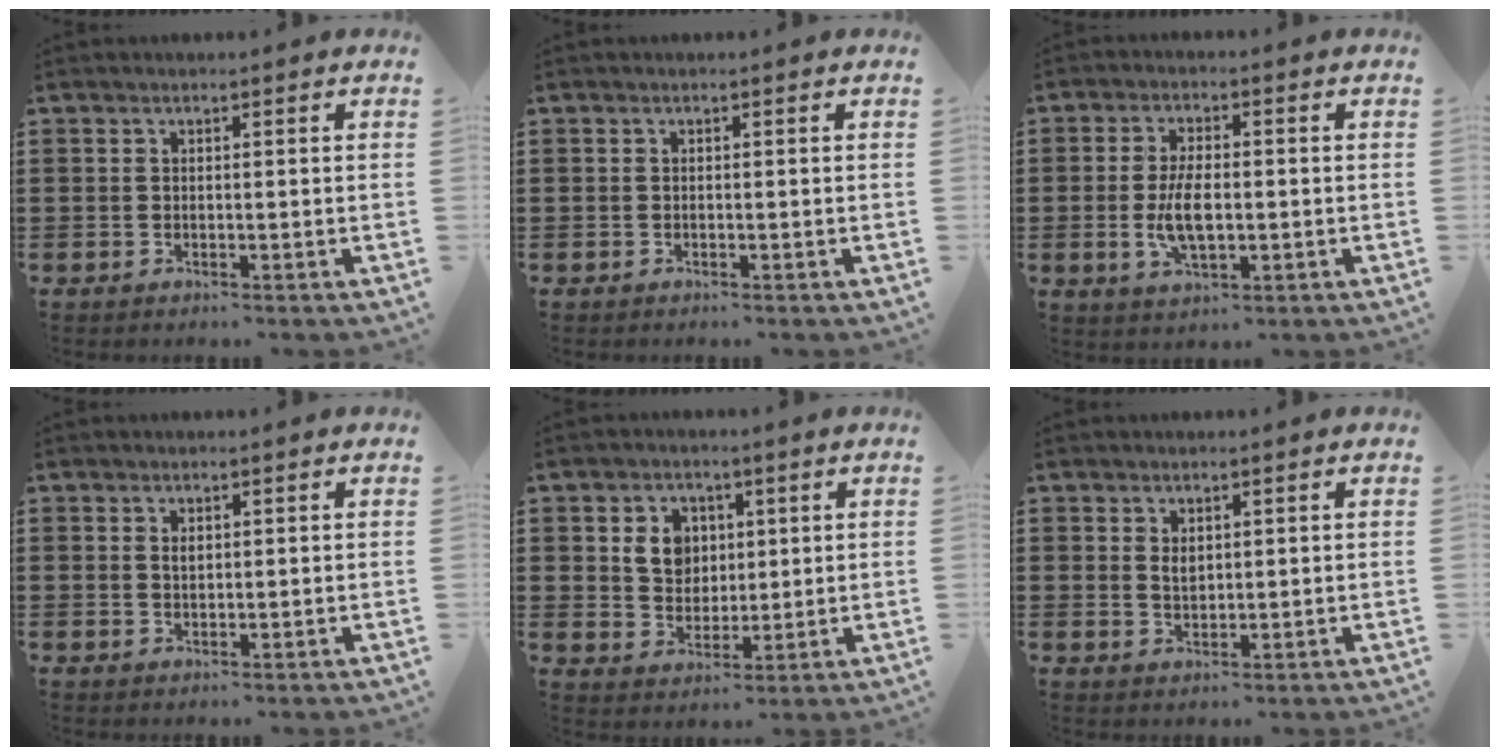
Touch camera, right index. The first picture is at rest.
{"total": 0.0}
{"total": 6.3, "force": [-0.7, 2.8, 5.6], "torque": [-0.127, -0.006, -0.019]}
{"total": 1.1, "force": [0.4, 0.6, 0.7], "torque": [-0.016, 0.004, 0.008]}
{"total": 5.7, "force": [1.6, 4.9, 2.3], "torque": [-0.059, 0.015, 0.025]}
{"total": 1.9, "force": [1.0, 1.2, 1.2], "torque": [-0.018, 0.001, 0.016]}